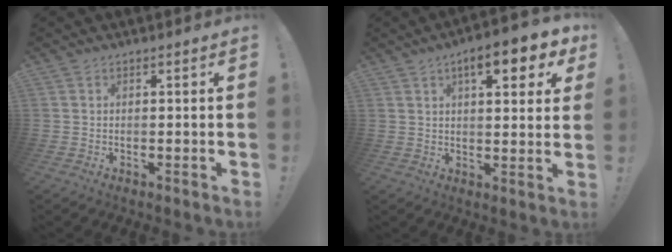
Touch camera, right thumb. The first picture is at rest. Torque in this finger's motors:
{"motor_torque": [0.82, 0.99, 0.41, 0.50, 0.15]}